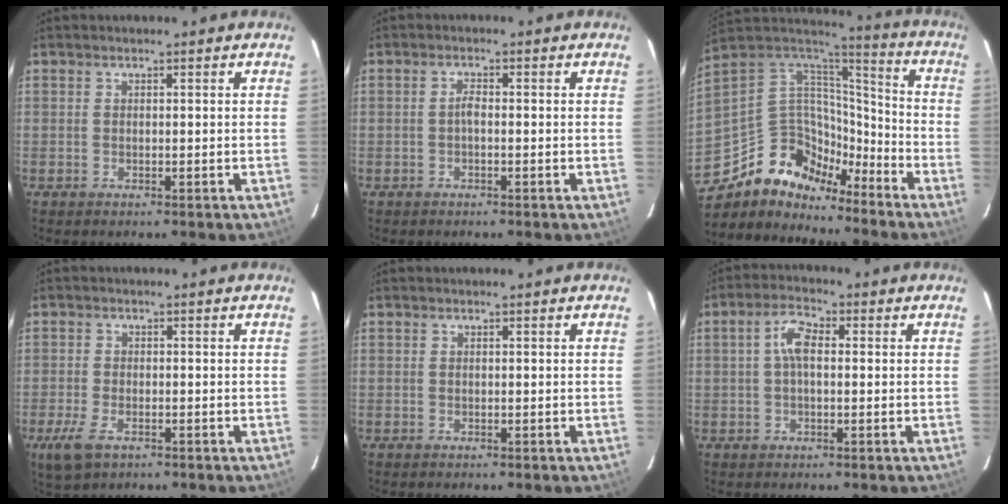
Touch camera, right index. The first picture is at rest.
{"total": 1.3, "force": [-0.4, 0.4, 1.1], "torque": [-0.022, 0.007, -0.010]}
{"total": 15.5, "force": [-11.4, 8.7, 5.9], "torque": [-0.130, 0.026, -0.208]}
{"total": 5.4, "force": [-2.9, 2.7, 3.6], "torque": [-0.093, -0.013, -0.054]}
{"total": 0.0}
{"total": 4.7, "force": [0.3, 2.2, 4.2], "torque": [-0.083, 0.015, 0.005]}